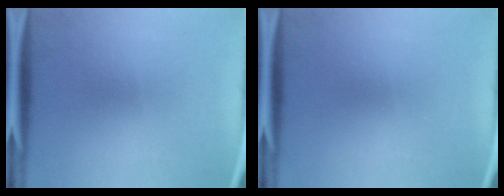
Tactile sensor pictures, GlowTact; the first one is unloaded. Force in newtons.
{"total": 0.0}